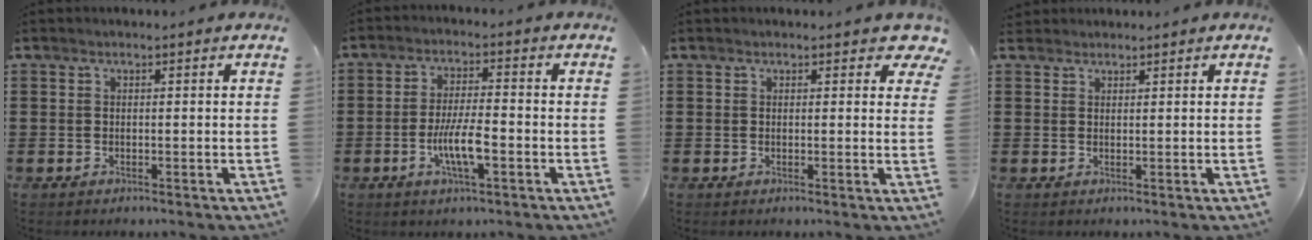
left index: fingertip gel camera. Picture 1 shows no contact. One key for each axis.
{"total": 6.4, "fx": -2.0, "fy": 1.5, "fz": 5.9, "tx": -0.111, "ty": 0.000, "tz": -0.037}
{"total": 1.7, "fx": 1.1, "fy": 1.0, "fz": 0.7, "tx": 0.003, "ty": -0.001, "tz": 0.014}
{"total": 1.4, "fx": 1.2, "fy": 0.8, "fz": -0.1, "tx": -0.004, "ty": 0.005, "tz": 0.023}